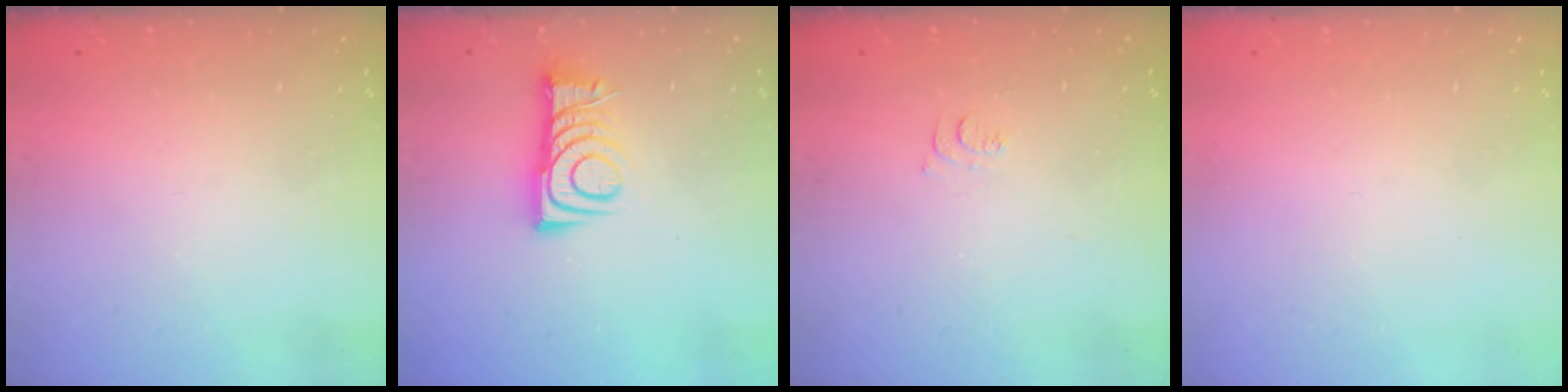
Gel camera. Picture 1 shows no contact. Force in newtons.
{"total": 8.8, "press": 8.8, "slide": 0.6}
{"total": 4.5, "press": 4.5, "slide": 0.7}
{"total": 1.6, "press": 1.6, "slide": 0.1}